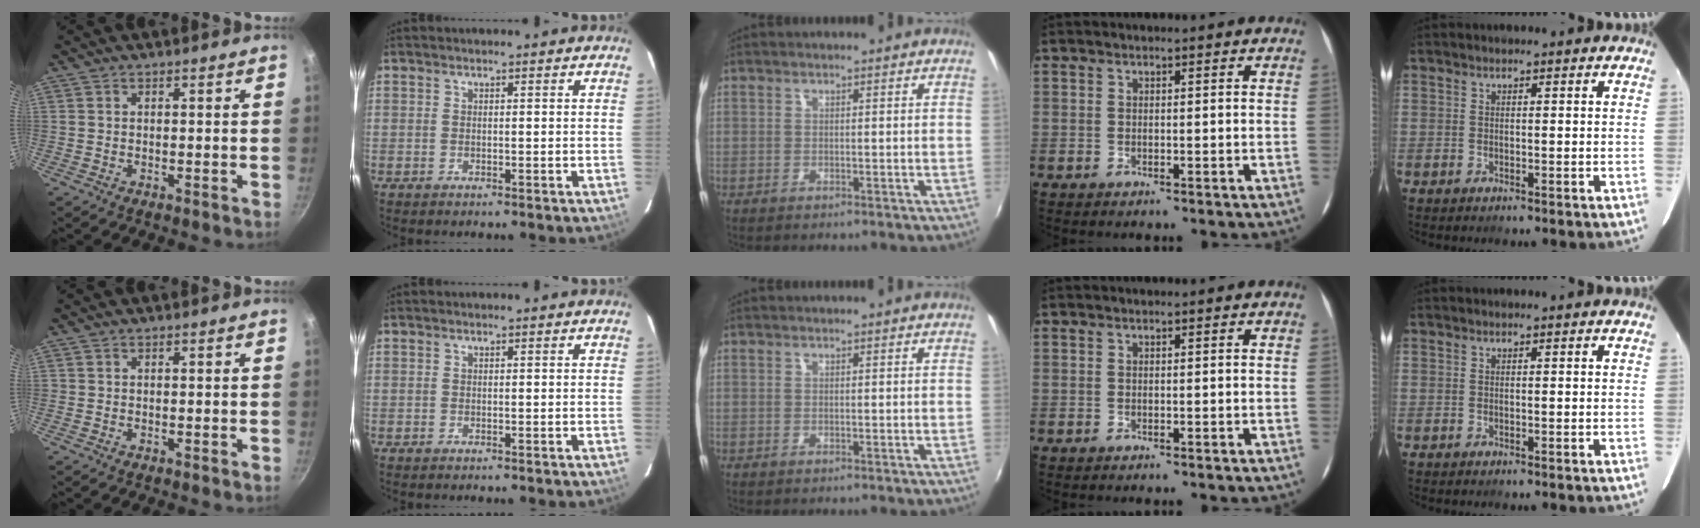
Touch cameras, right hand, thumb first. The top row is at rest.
{}